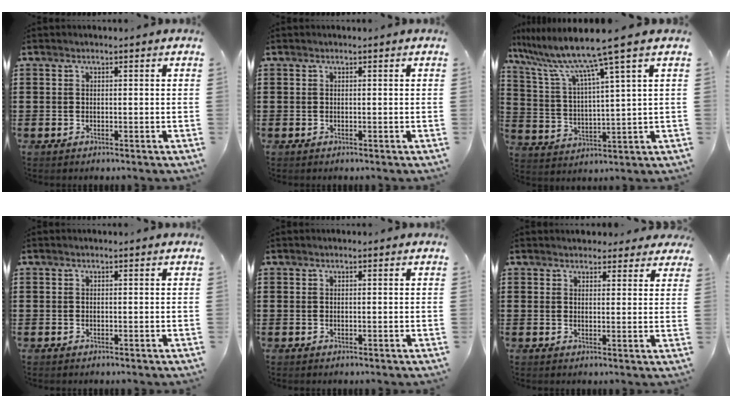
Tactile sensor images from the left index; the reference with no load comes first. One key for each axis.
{"total": 0.0}
{"total": 9.8, "fx": 7.4, "fy": -1.2, "fz": 6.2, "tx": -0.149, "ty": -0.043, "tz": 0.117}
{"total": 0.0}
{"total": 0.0}
{"total": 3.0, "fx": 2.8, "fy": 1.0, "fz": 0.5, "tx": -0.010, "ty": -0.006, "tz": 0.051}